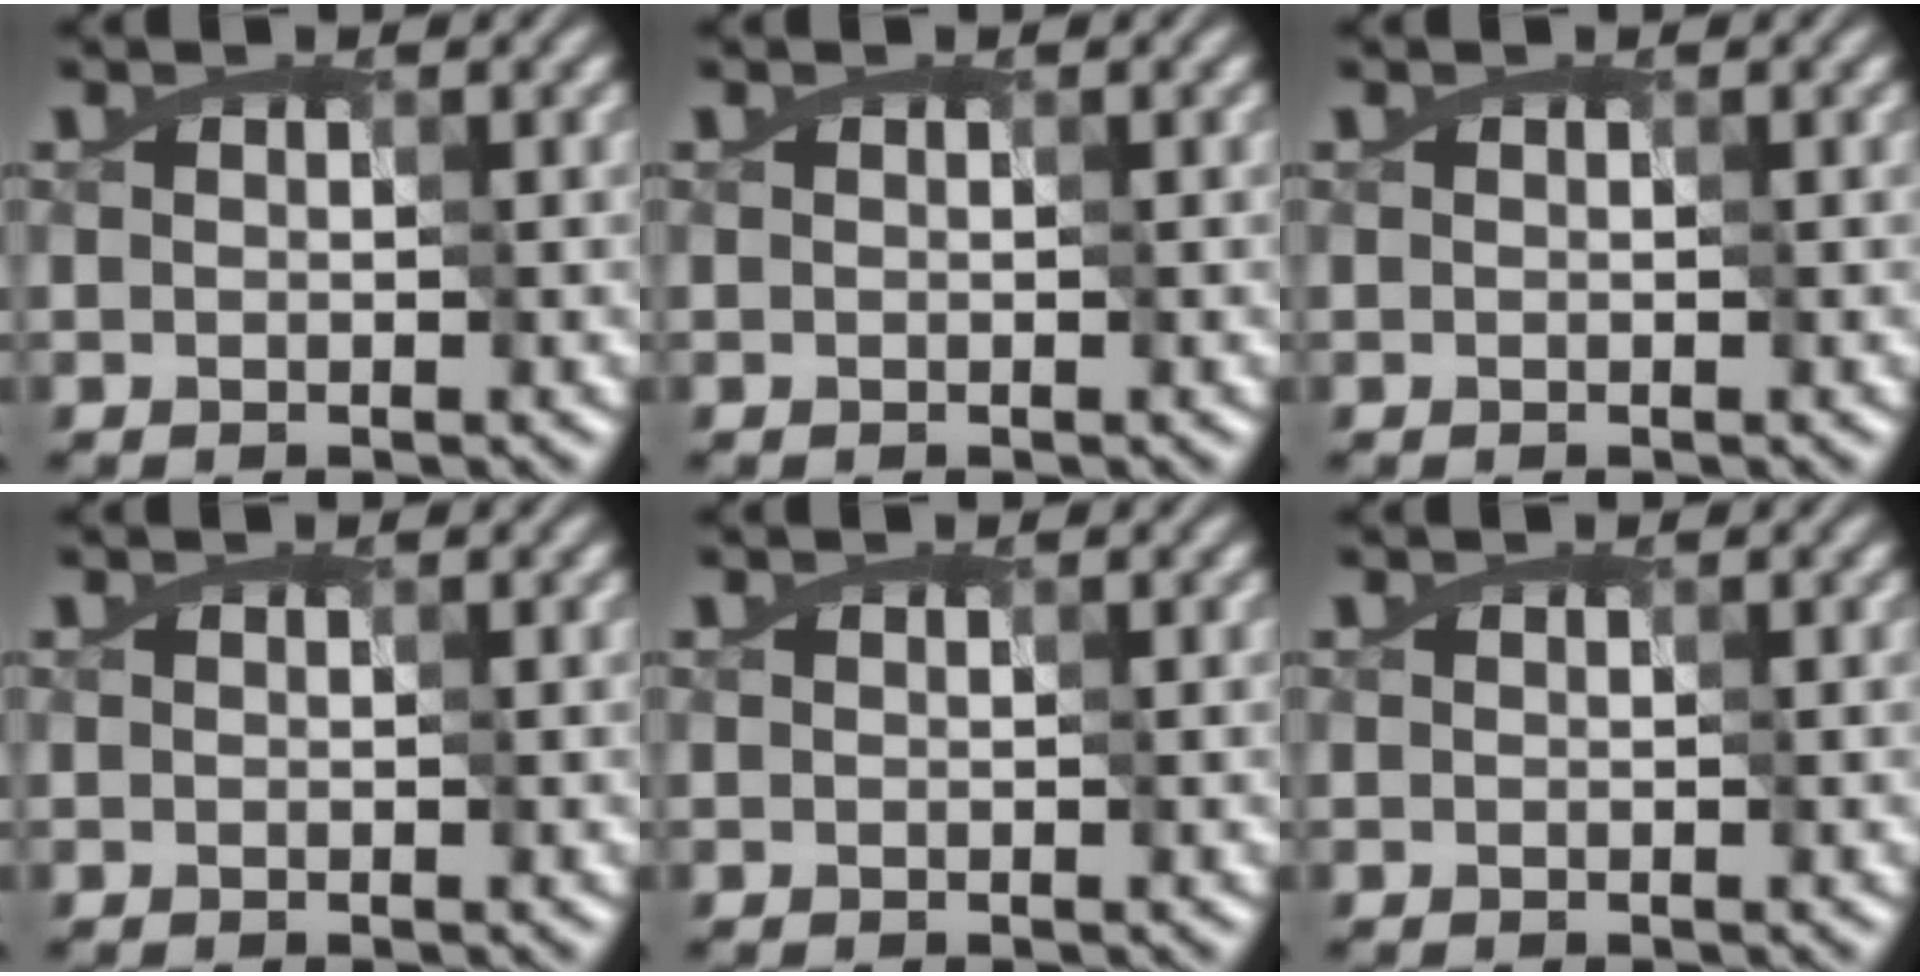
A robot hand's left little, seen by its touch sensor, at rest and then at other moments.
{"total": 0.0}
{"total": 0.0}
{"total": 0.0}
{"total": 0.0}
{"total": 0.0}